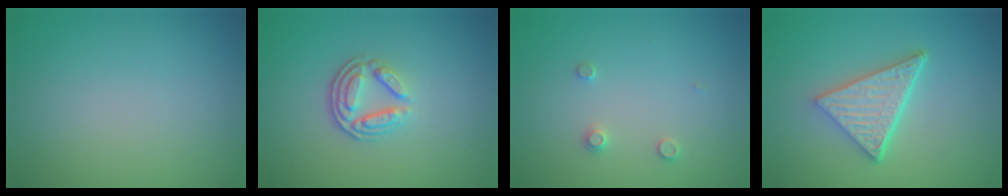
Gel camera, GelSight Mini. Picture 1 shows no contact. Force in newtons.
{"total": 3.5, "press": 2.6, "slide": 2.4}
{"total": 1.0, "press": 1.0, "slide": 0.2}
{"total": 5.1, "press": 3.7, "slide": 3.4}